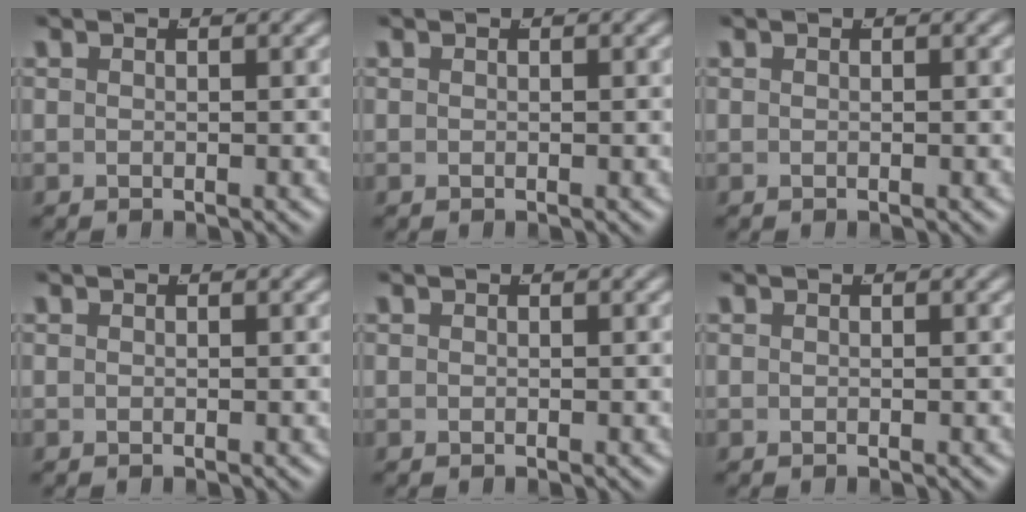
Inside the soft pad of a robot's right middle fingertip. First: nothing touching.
{"total": 0.0}
{"total": 0.0}
{"total": 0.0}
{"total": 0.0}
{"total": 0.0}